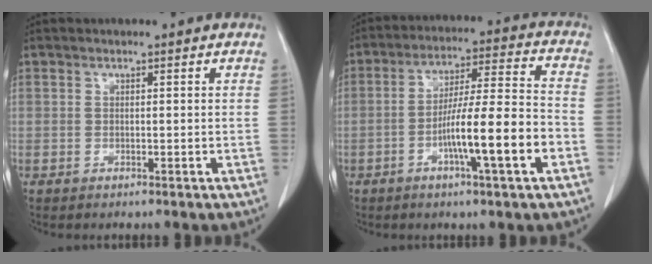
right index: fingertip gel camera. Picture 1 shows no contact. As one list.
[{"total": 13.1, "force": [-4.5, 0.3, 12.3], "torque": [-0.207, 0.005, -0.076]}]